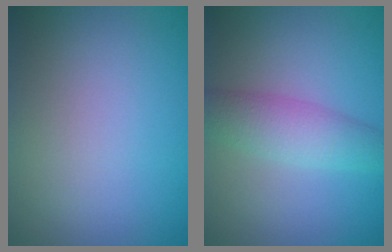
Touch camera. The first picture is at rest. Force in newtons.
{"total": 3.7, "press": 3.7, "slide": 0.0}